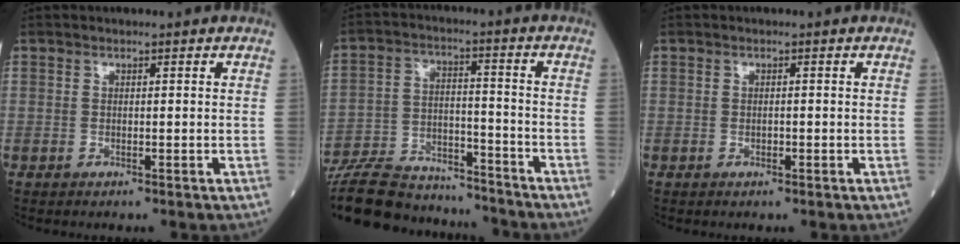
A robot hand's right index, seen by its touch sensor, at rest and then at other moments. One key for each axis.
{"total": 19.8, "fx": -18.3, "fy": 4.5, "fz": 6.0, "tx": -0.140, "ty": -0.003, "tz": -0.289}
{"total": 0.6, "fx": -0.3, "fy": 0.3, "fz": 0.5, "tx": -0.011, "ty": 0.000, "tz": -0.003}